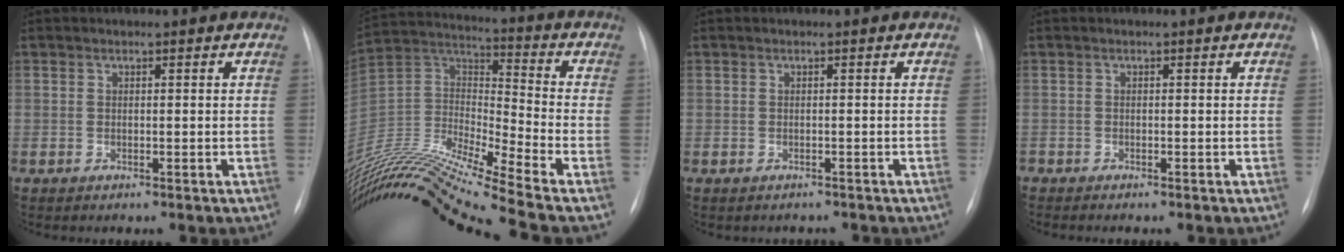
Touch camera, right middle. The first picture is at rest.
{"total": 25.0, "force": [-21.3, -1.6, 13.1], "torque": [-0.287, -0.020, -0.388]}
{"total": 1.6, "force": [-1.4, 0.8, -0.1], "torque": [-0.002, 0.002, -0.019]}
{"total": 0.9, "force": [-0.9, 0.1, 0.3], "torque": [-0.004, -0.003, -0.011]}